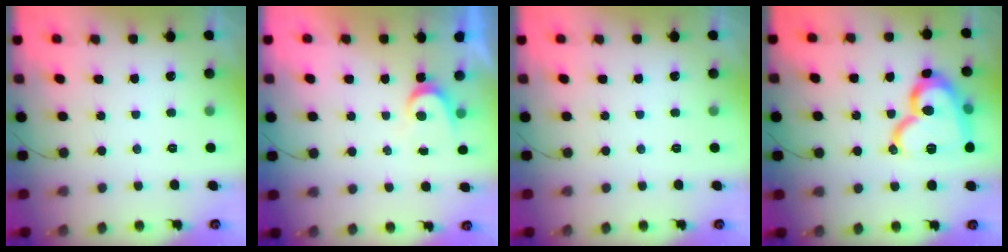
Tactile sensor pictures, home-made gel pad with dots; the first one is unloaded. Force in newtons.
{"total": 3.4, "press": 3.4, "slide": 0.4}
{"total": 0.0}
{"total": 19.2, "press": 19.1, "slide": 1.6}